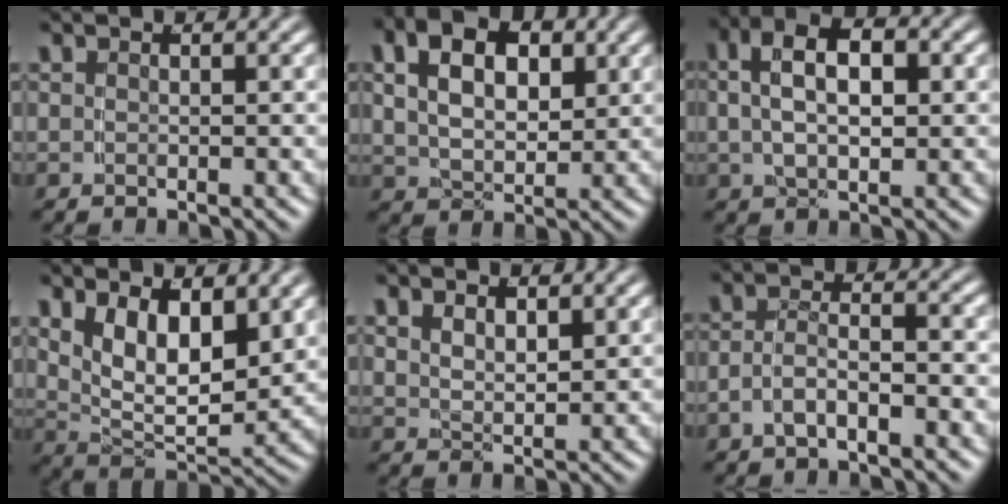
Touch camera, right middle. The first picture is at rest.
{"total": 7.6, "force": [2.6, 5.1, 5.0], "torque": [-0.079, 0.005, 0.040]}
{"total": 7.7, "force": [2.1, 4.4, 6.0], "torque": [-0.090, 0.017, 0.024]}
{"total": 9.1, "force": [1.7, 5.7, 6.9], "torque": [-0.127, -0.016, 0.032]}
{"total": 2.2, "force": [1.2, 0.8, 1.7], "torque": [-0.036, -0.013, 0.033]}
{"total": 3.0, "force": [-1.9, 1.2, 1.9], "torque": [-0.036, -0.008, -0.033]}